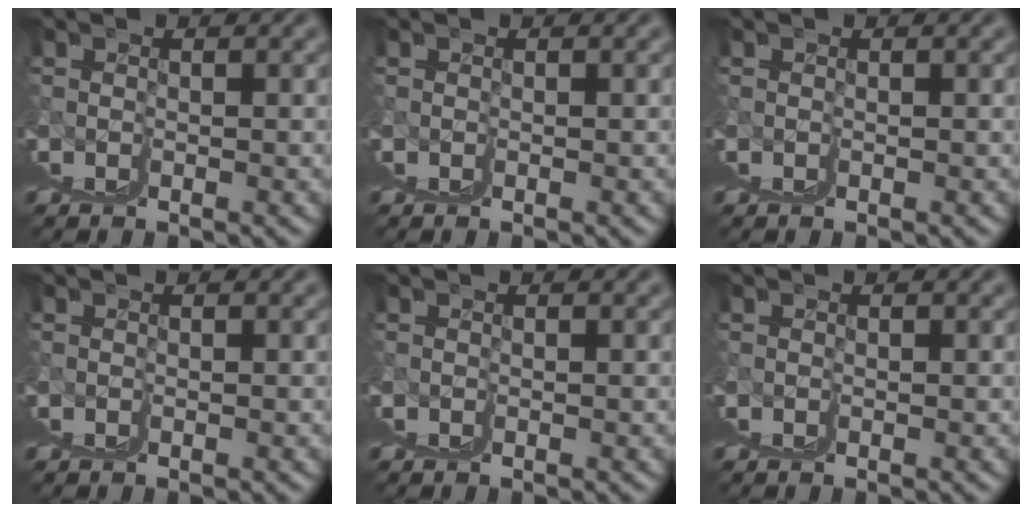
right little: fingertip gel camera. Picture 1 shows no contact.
{"total": 0.0}
{"total": 0.0}
{"total": 0.0}
{"total": 0.0}
{"total": 0.0}